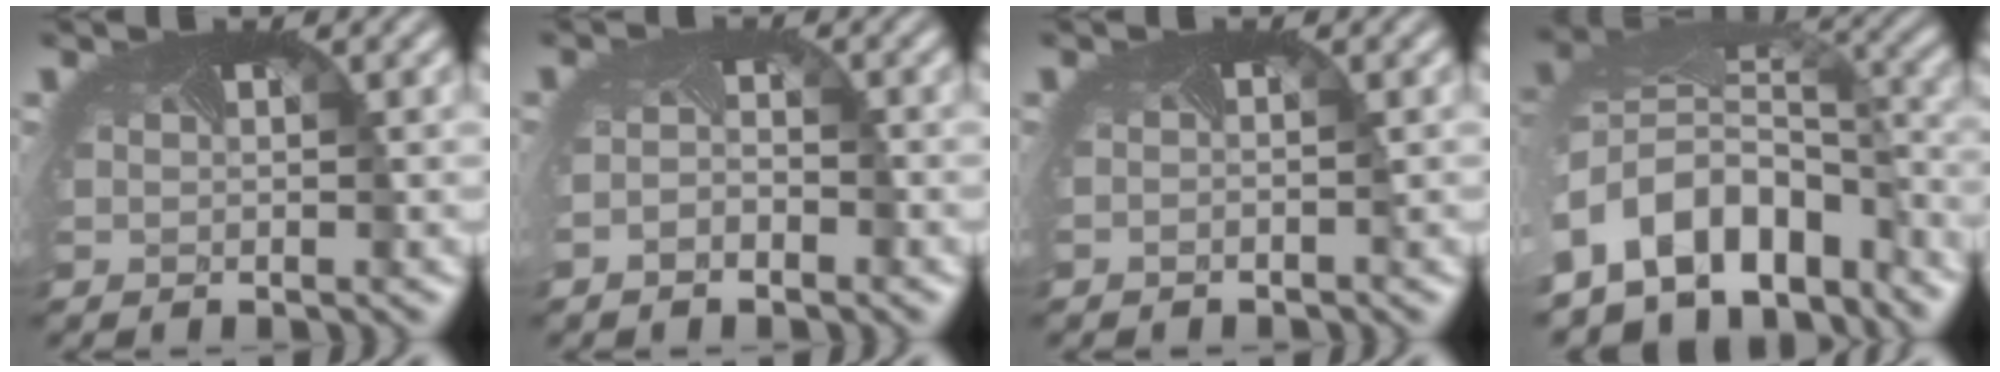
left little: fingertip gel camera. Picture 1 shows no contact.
{"total": 1.5, "force": [-1.2, 0.5, 0.8], "torque": [-0.020, -0.006, -0.020]}
{"total": 0.8, "force": [-0.8, -0.2, 0.2], "torque": [-0.006, -0.004, -0.012]}
{"total": 12.1, "force": [-6.0, 8.7, 5.9], "torque": [-0.145, -0.024, -0.088]}